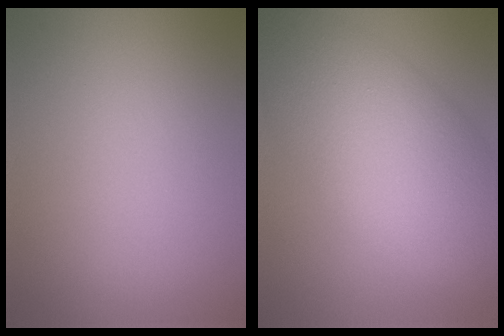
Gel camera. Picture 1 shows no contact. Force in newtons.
{"total": 10.0, "press": 10.0, "slide": 0.4}